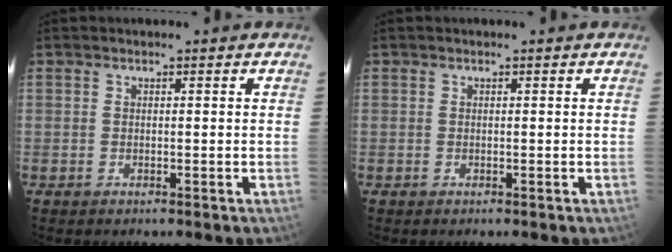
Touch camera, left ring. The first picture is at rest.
{"total": 0.0}